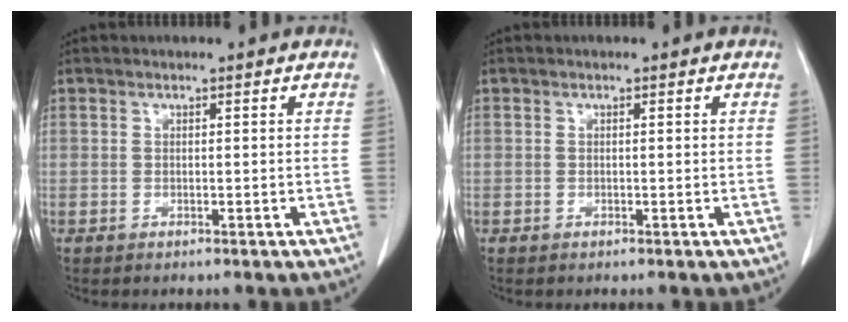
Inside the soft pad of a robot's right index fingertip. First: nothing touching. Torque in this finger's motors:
{"motor_torque": [0.19, 0.02, -0.04, 0.01]}